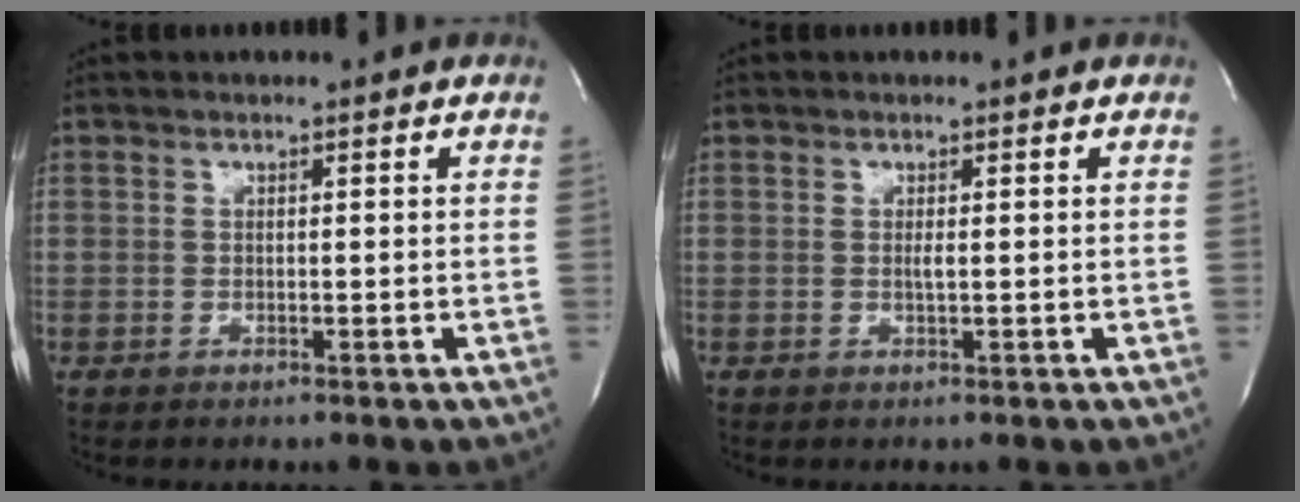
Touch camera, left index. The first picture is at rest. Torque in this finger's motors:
{"motor_torque": [0.21, 0.21, 0.06, 0.04]}